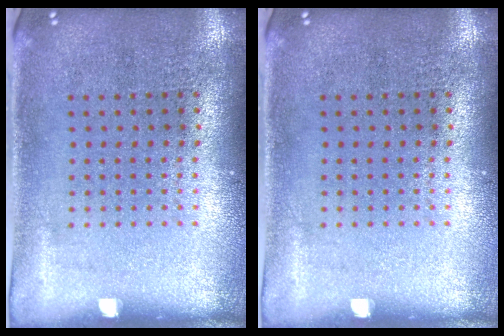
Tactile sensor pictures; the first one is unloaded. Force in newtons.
{"total": 0.0}